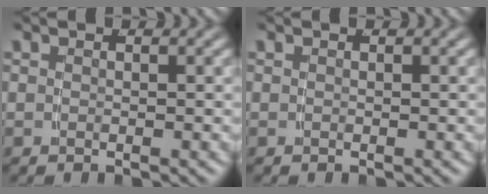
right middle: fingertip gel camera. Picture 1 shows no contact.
{"total": 0.0}